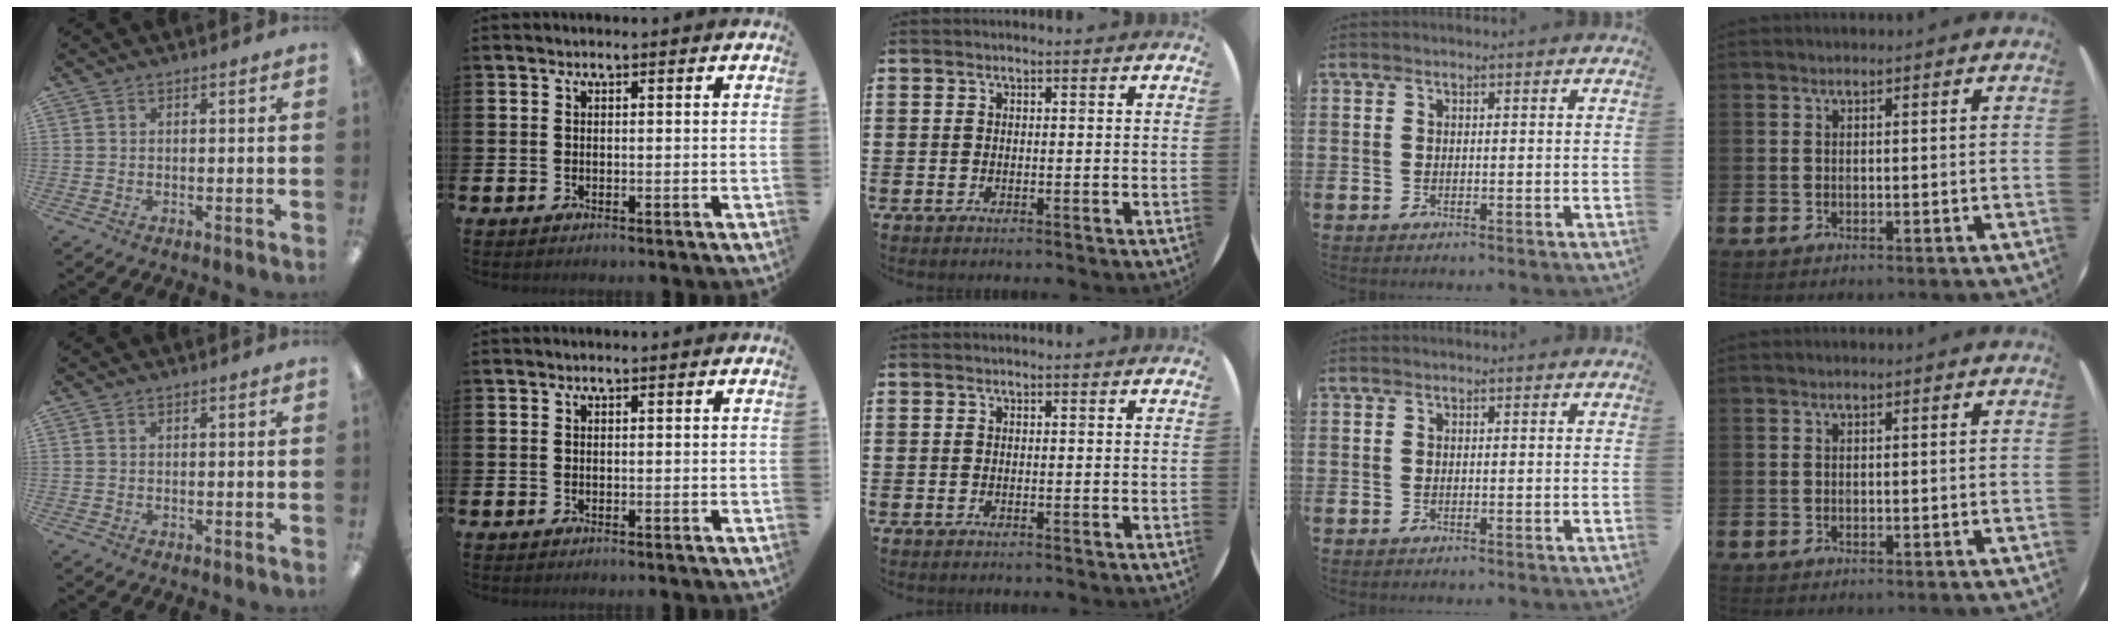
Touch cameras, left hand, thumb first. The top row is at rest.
{}